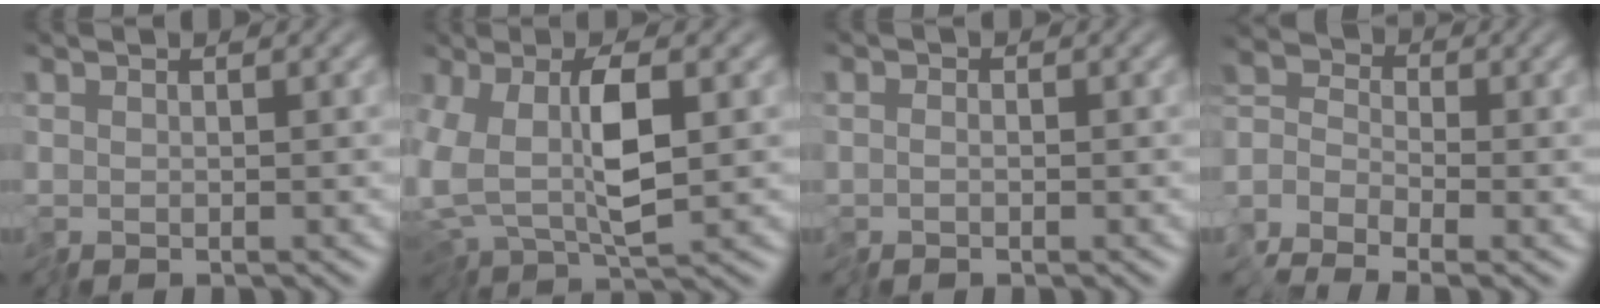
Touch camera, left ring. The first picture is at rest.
{"total": 6.4, "force": [-0.1, 2.9, 5.7], "torque": [-0.119, 0.006, -0.004]}
{"total": 1.0, "force": [-0.7, 0.6, 0.3], "torque": [-0.005, -0.001, -0.018]}
{"total": 2.8, "force": [-2.6, 0.9, 0.4], "torque": [-0.012, 0.005, -0.070]}